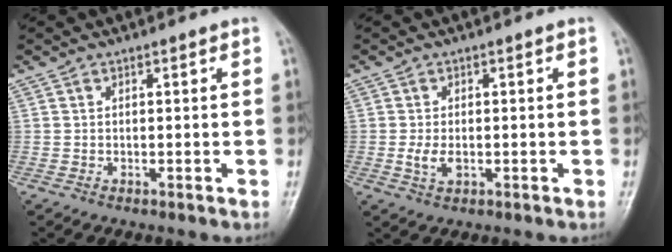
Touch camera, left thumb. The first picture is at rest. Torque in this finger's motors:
{"motor_torque": [0.11, 0.15, 0.52, 0.06, 0.01]}